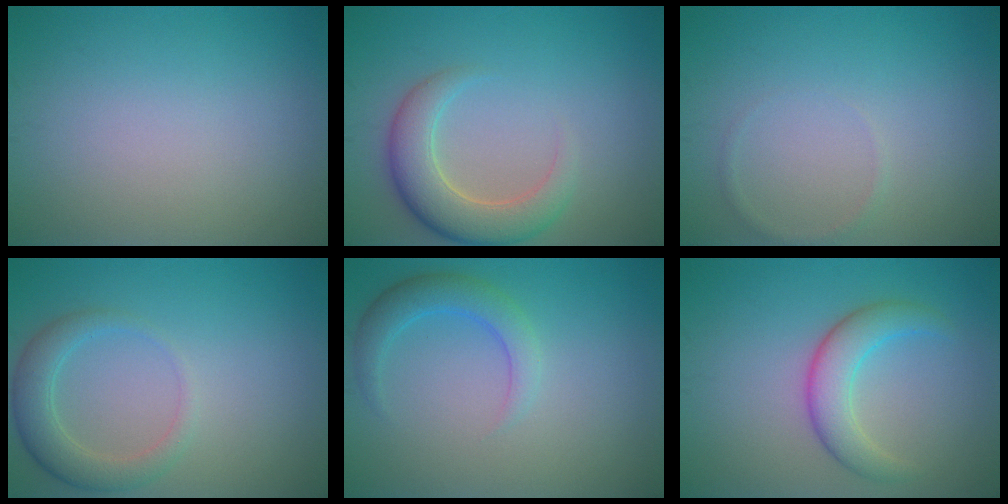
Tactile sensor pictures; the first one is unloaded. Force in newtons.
{"total": 5.2, "press": 5.2, "slide": 0.3}
{"total": 0.7, "press": 0.7, "slide": 0.0}
{"total": 2.4, "press": 2.4, "slide": 0.4}
{"total": 2.9, "press": 2.9, "slide": 0.1}
{"total": 3.9, "press": 3.9, "slide": 0.3}